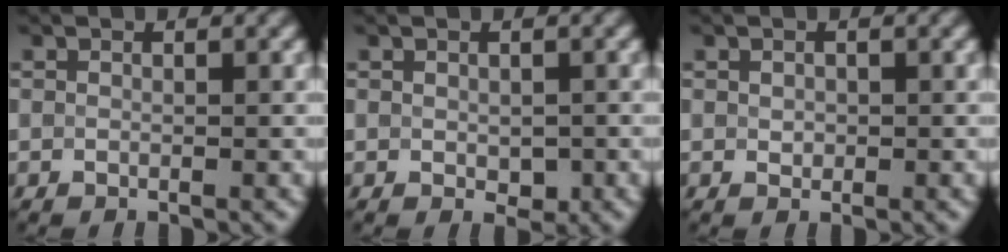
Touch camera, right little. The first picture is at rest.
{"total": 1.3, "force": [-0.2, 0.8, 1.1], "torque": [-0.012, -0.006, 0.003]}
{"total": 0.7, "force": [0.1, 0.6, 0.4], "torque": [-0.006, -0.002, 0.002]}